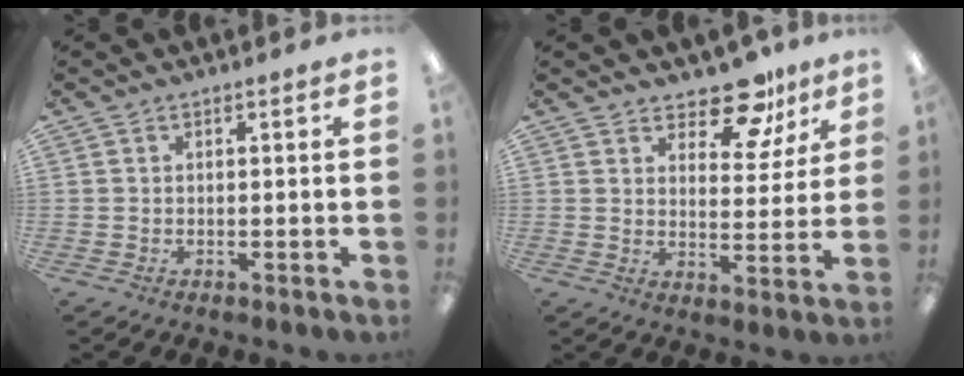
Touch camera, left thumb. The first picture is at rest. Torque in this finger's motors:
{"motor_torque": [0.12, 0.26, -0.42, -0.11, 0.03]}